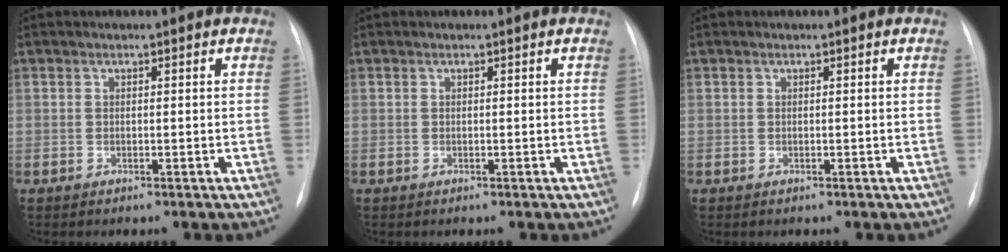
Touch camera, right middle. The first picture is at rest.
{"total": 0.0}
{"total": 0.0}